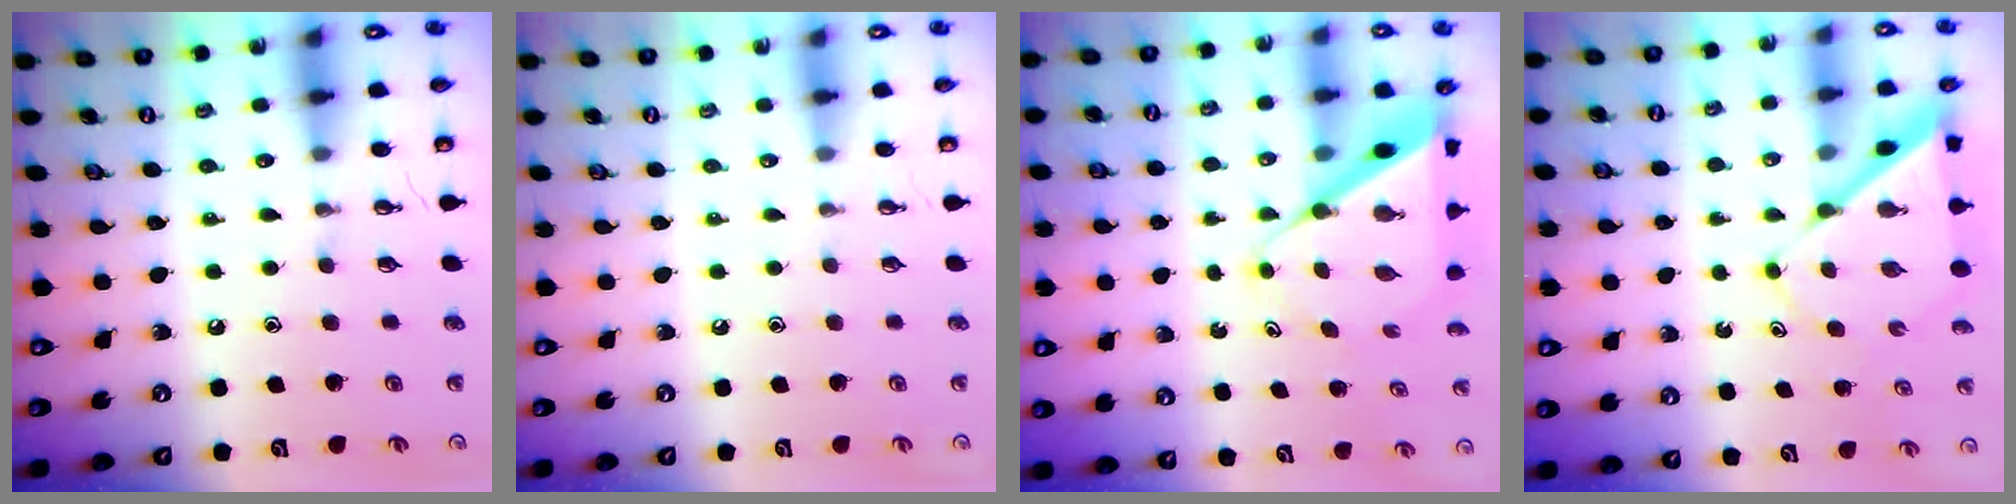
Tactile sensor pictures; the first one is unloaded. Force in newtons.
{"total": 0.0}
{"total": 9.7, "press": 9.7, "slide": 0.9}
{"total": 6.7, "press": 6.7, "slide": 0.6}